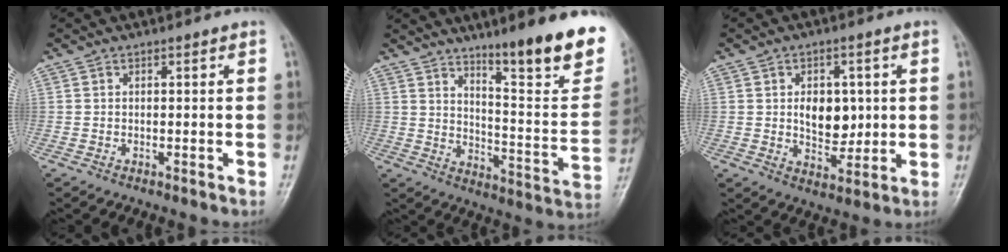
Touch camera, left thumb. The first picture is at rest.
{"total": 20.7, "force": [13.6, 3.6, 15.2], "torque": [-0.175, -0.086, 0.204]}
{"total": 8.2, "force": [1.0, 5.5, 5.9], "torque": [-0.055, -0.009, 0.025]}